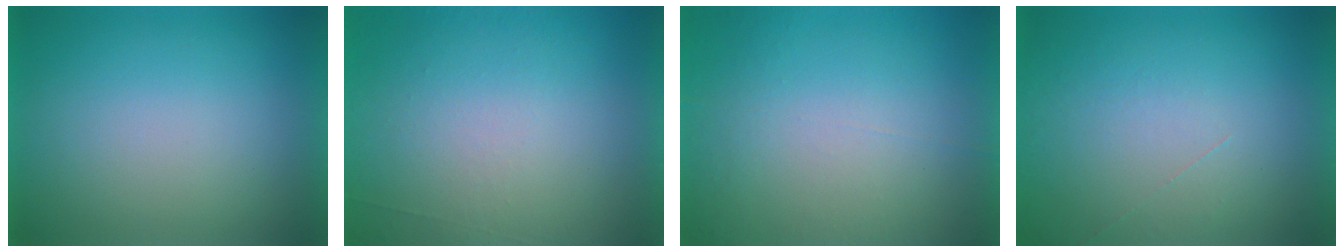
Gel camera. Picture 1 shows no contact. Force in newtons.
{"total": 6.8}
{"total": 7.0}
{"total": 1.1}